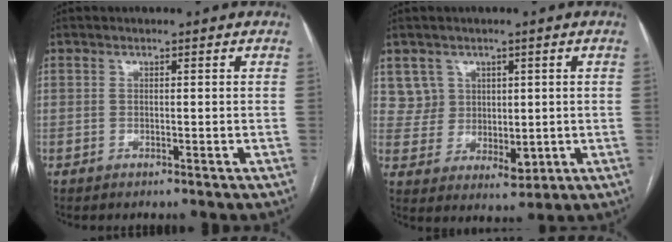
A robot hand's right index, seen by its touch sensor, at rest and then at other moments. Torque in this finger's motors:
{"motor_torque": [-0.24, 0.12, -0.02, -0.01]}